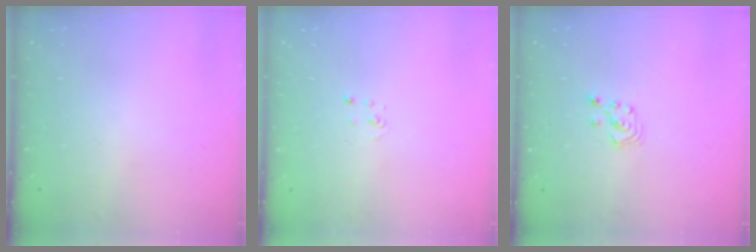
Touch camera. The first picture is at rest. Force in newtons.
{"total": 1.5, "press": 1.5, "slide": 0.1}
{"total": 2.7, "press": 2.7, "slide": 0.3}